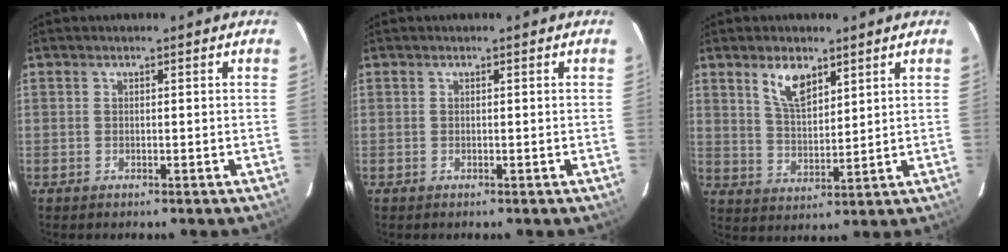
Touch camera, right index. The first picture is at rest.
{"total": 0.0}
{"total": 7.0, "force": [4.3, 3.0, 4.5], "torque": [-0.081, 0.004, 0.087]}